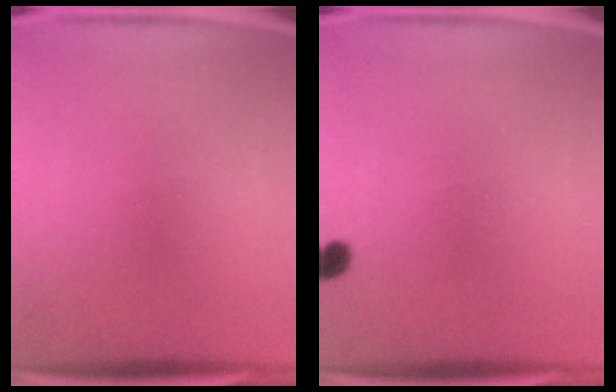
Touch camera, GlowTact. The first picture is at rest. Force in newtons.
{"total": 1.7}